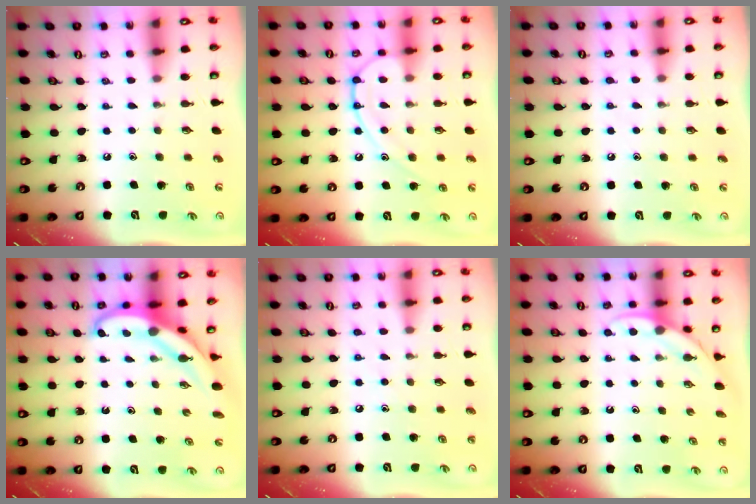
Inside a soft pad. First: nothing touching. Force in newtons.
{"total": 11.1, "press": 11.1, "slide": 1.1}
{"total": 5.2, "press": 5.1, "slide": 0.7}
{"total": 6.9, "press": 6.8, "slide": 0.6}
{"total": 5.7, "press": 5.6, "slide": 0.6}
{"total": 5.4, "press": 5.4, "slide": 0.2}